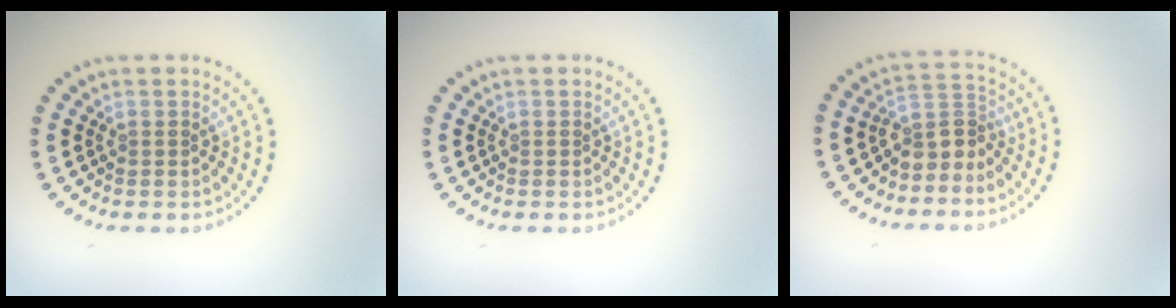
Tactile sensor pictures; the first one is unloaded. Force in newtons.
{"total": 0.0}
{"total": 2.9, "press": 2.2, "slide": 1.9}